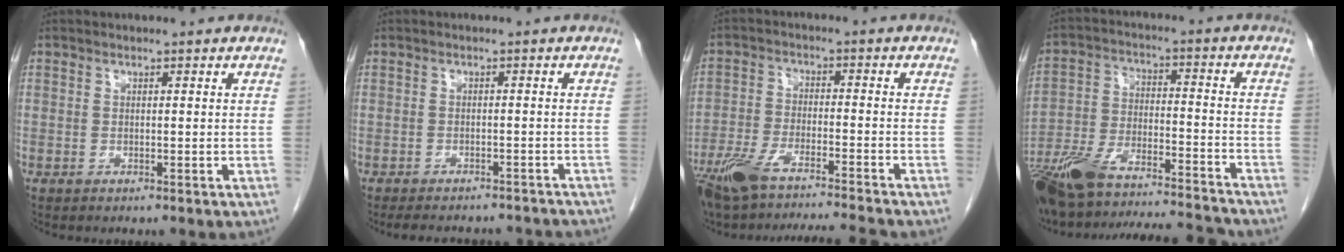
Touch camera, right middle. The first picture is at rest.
{"total": 11.6, "force": [-10.6, 2.9, 3.5], "torque": [-0.051, 0.005, -0.115]}
{"total": 13.9, "force": [-12.0, 0.2, 7.1], "torque": [-0.131, -0.012, -0.200]}
{"total": 22.5, "force": [-19.9, 2.8, 10.2], "torque": [-0.197, -0.006, -0.319]}